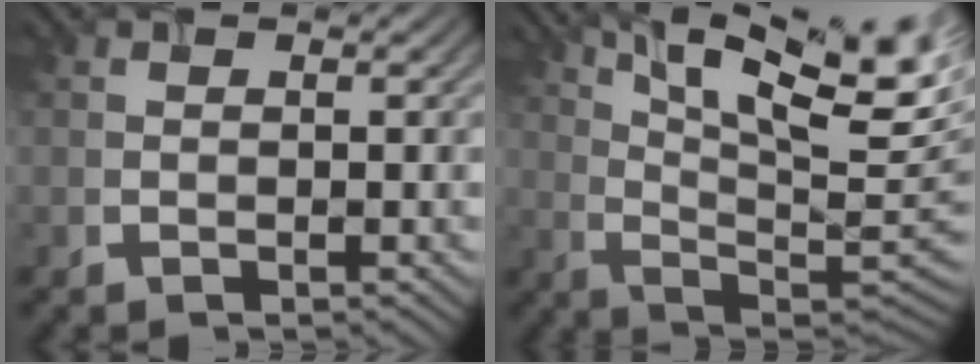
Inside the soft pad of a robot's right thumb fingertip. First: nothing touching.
{"total": 15.9, "force": [7.6, 5.1, 13.0], "torque": [-0.227, 0.007, 0.123]}